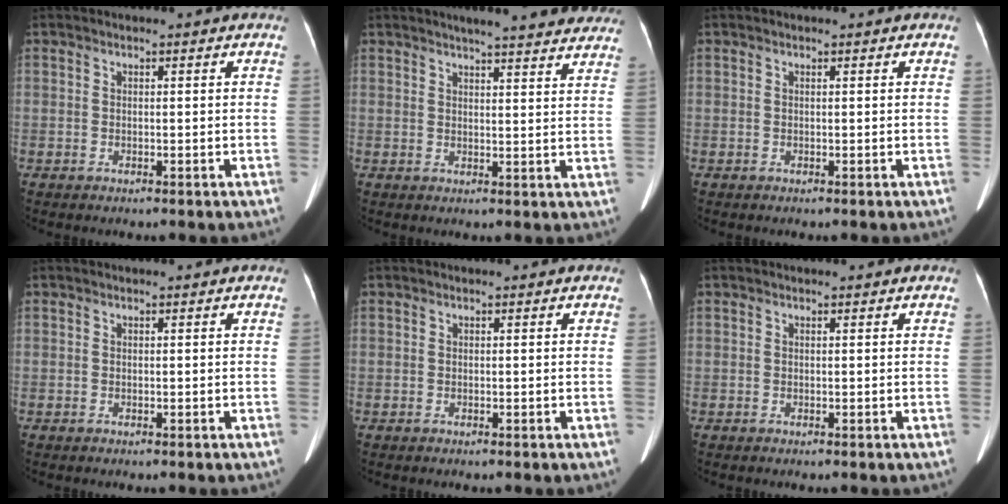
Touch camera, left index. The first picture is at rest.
{"total": 16.1, "force": [14.4, 1.9, 6.9], "torque": [-0.076, 0.002, 0.162]}
{"total": 0.0}
{"total": 0.0}
{"total": 0.0}
{"total": 0.0}